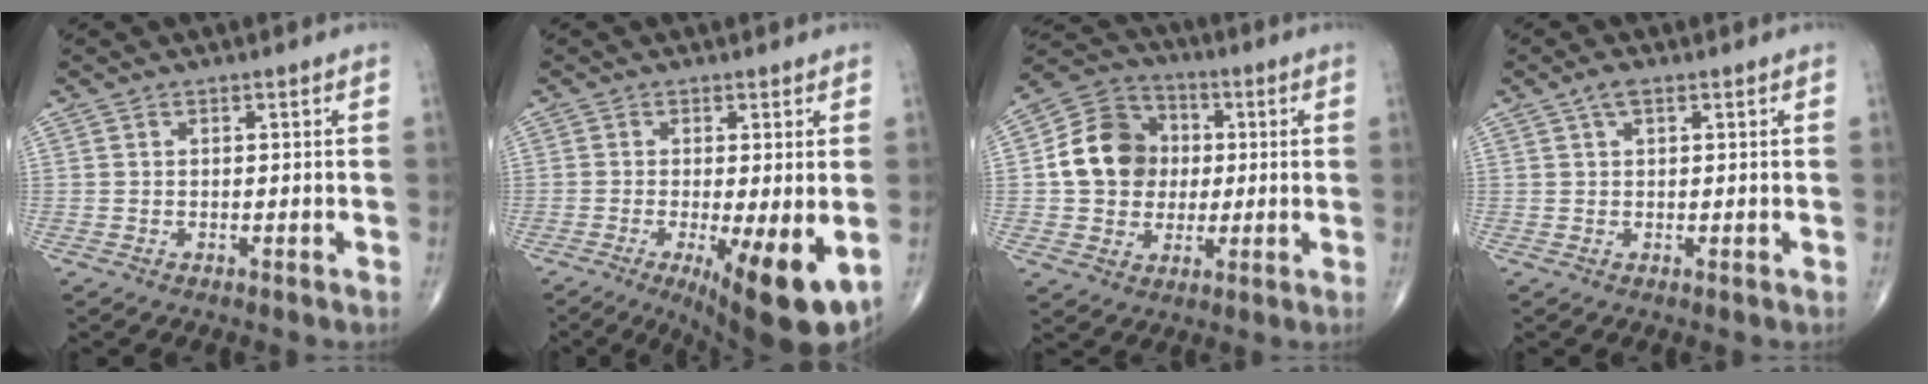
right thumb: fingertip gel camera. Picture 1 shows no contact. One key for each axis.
{"total": 12.0, "fx": -3.6, "fy": 3.2, "fz": 11.0, "tx": -0.155, "ty": -0.025, "tz": -0.046}
{"total": 13.3, "fx": 0.8, "fy": 11.4, "fz": 6.8, "tx": -0.096, "ty": 0.020, "tz": 0.009}
{"total": 2.2, "fx": 1.2, "fy": 0.9, "fz": 1.7, "tx": -0.038, "ty": 0.007, "tz": 0.022}